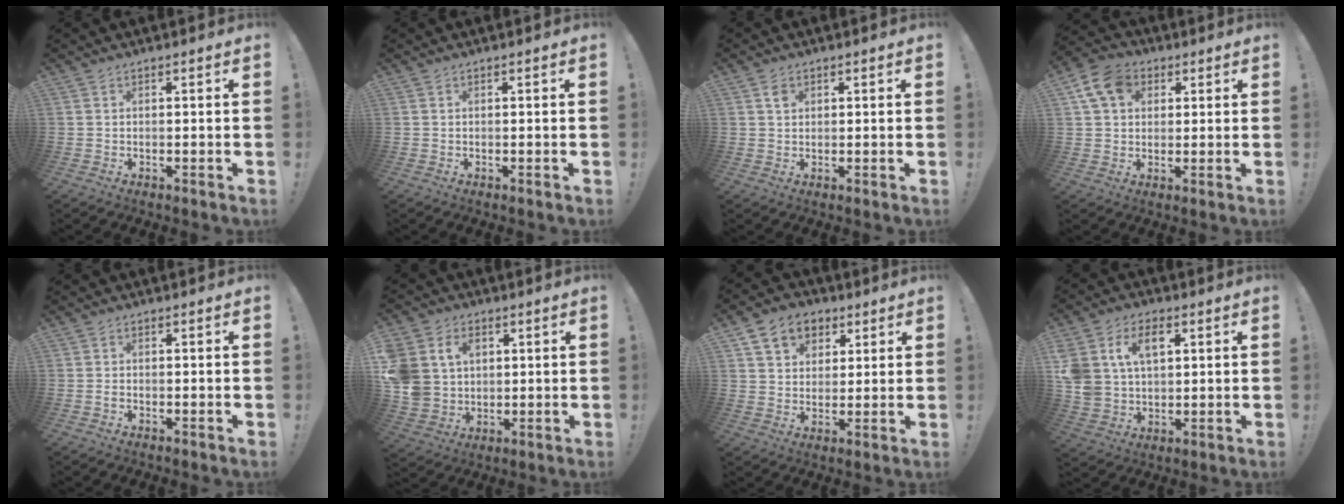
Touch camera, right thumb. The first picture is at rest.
{"total": 0.0}
{"total": 1.7, "force": [0.8, 1.4, 0.6], "torque": [0.007, -0.005, 0.011]}
{"total": 11.0, "force": [4.3, 8.4, 5.6], "torque": [-0.093, -0.002, 0.087]}
{"total": 0.8, "force": [-0.7, 0.3, 0.4], "torque": [-0.008, 0.001, -0.012]}
{"total": 12.8, "force": [3.6, 10.7, 6.0], "torque": [-0.129, -0.012, 0.074]}
{"total": 10.7, "force": [5.2, 8.3, 4.4], "torque": [-0.062, -0.019, 0.102]}
{"total": 12.6, "force": [4.6, 9.2, 7.2], "torque": [-0.141, -0.006, 0.091]}